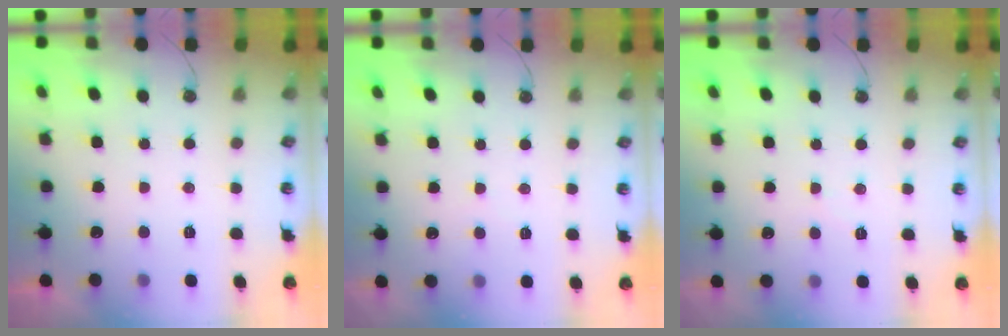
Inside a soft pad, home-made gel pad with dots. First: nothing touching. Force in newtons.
{"total": 2.1, "press": 2.0, "slide": 0.4}
{"total": 3.8, "press": 3.7, "slide": 0.6}